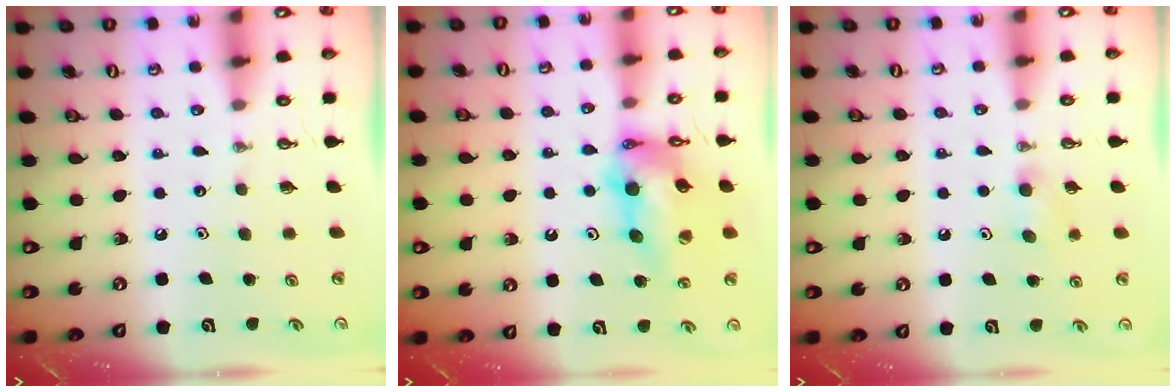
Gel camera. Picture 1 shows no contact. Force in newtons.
{"total": 14.1, "press": 14.0, "slide": 1.2}
{"total": 4.2, "press": 4.0, "slide": 1.4}